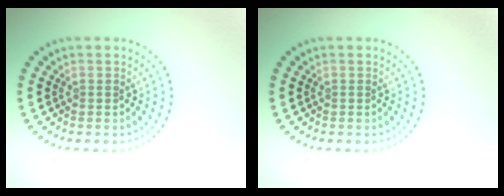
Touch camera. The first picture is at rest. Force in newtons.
{"total": 0.0}